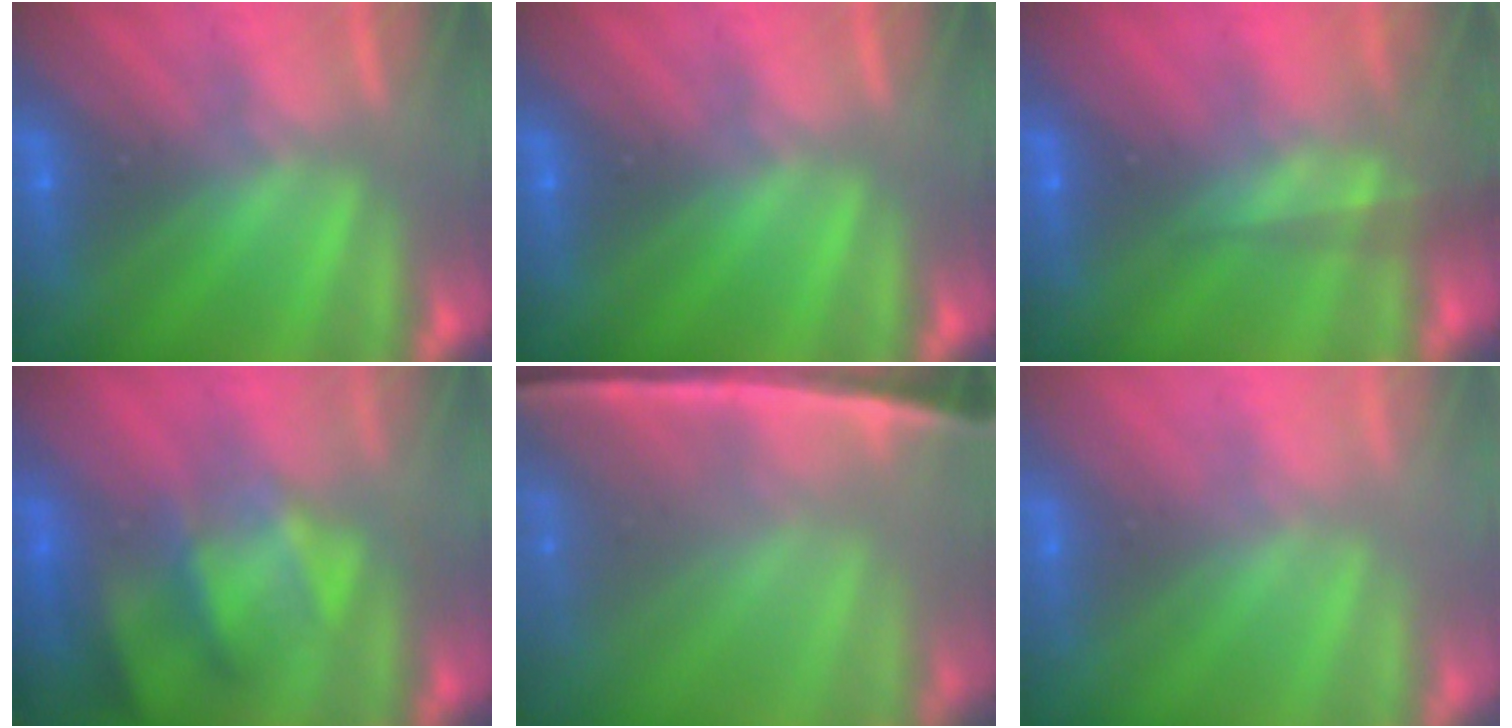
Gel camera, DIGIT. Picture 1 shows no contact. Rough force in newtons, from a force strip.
{"total": 0.0}
{"total": 7.9}
{"total": 4.8}
{"total": 7.6}
{"total": 2.7}